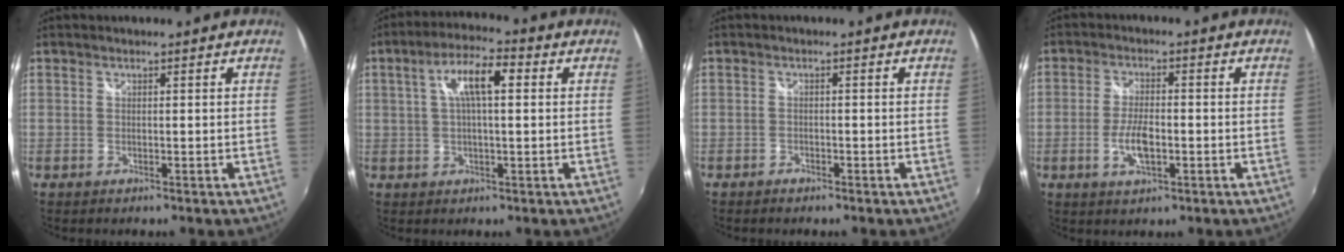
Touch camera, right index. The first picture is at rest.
{"total": 8.2, "force": [2.0, 2.5, 7.6], "torque": [-0.137, 0.018, 0.033]}
{"total": 1.4, "force": [-1.2, 0.6, 0.2], "torque": [-0.009, -0.003, -0.022]}
{"total": 5.8, "force": [-1.8, 2.2, 5.1], "torque": [-0.104, -0.001, -0.032]}